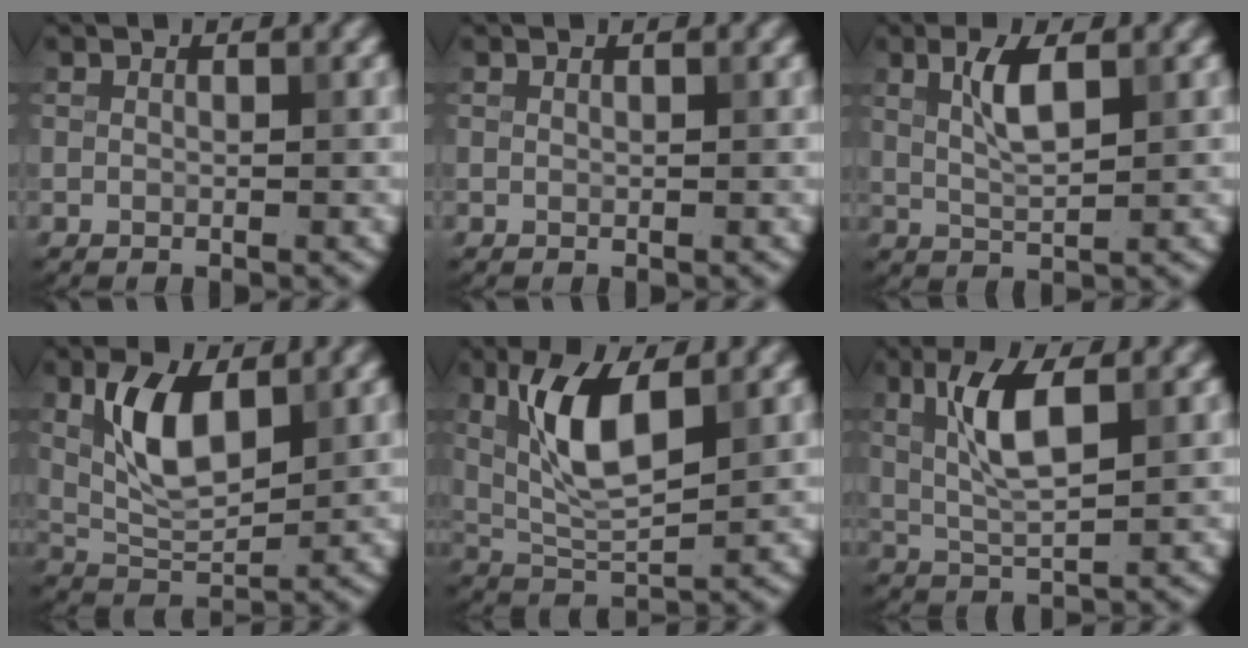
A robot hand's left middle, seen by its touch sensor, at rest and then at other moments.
{"total": 0.0}
{"total": 3.4, "force": [1.2, 1.0, 3.0], "torque": [-0.060, 0.005, 0.023]}
{"total": 6.2, "force": [1.9, 3.0, 5.1], "torque": [-0.104, 0.003, 0.037]}
{"total": 6.7, "force": [2.1, 2.5, 5.9], "torque": [-0.118, 0.000, 0.043]}
{"total": 5.2, "force": [1.5, 1.5, 4.7], "torque": [-0.100, 0.006, 0.029]}